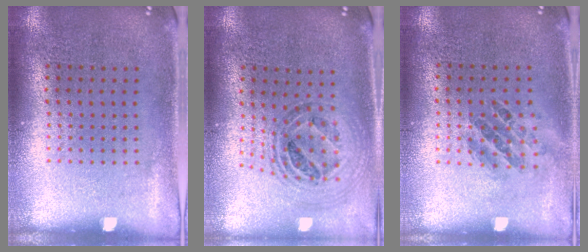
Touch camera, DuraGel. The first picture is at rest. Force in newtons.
{"total": 1.0, "press": 1.0, "slide": 0.2}
{"total": 1.1, "press": 1.0, "slide": 0.5}